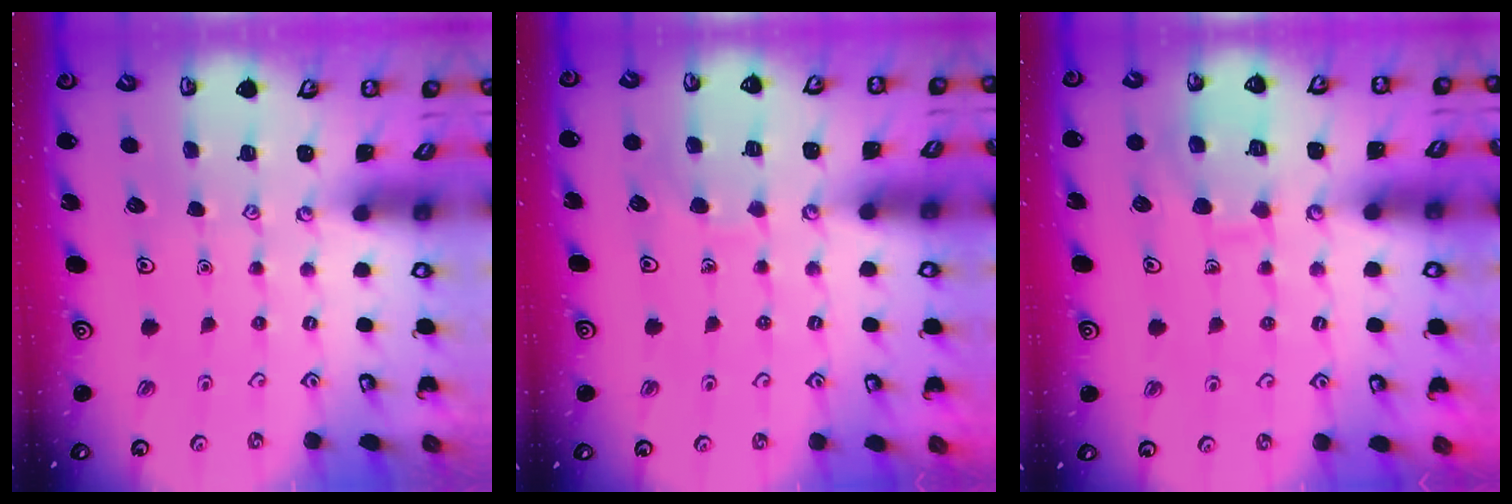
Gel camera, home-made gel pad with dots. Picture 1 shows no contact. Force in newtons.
{"total": 5.4, "press": 5.3, "slide": 0.5}
{"total": 10.1, "press": 10.1, "slide": 0.9}